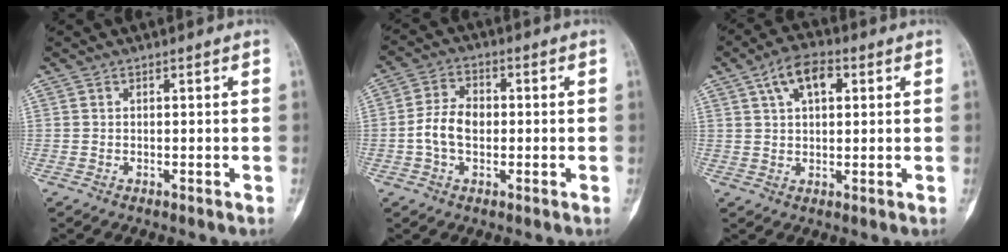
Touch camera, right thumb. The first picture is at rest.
{"total": 6.7, "force": [-0.8, 4.5, 4.9], "torque": [-0.092, 0.018, -0.019]}
{"total": 7.9, "force": [3.1, 4.2, 6.0], "torque": [-0.098, 0.009, 0.050]}